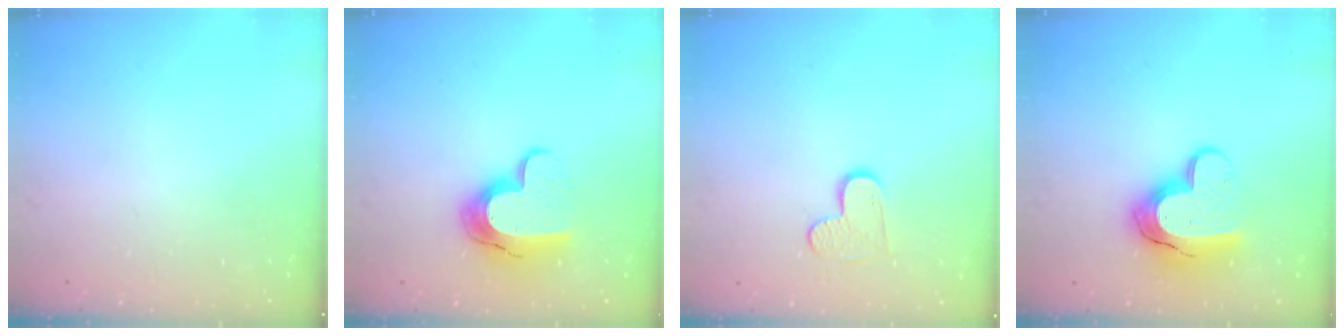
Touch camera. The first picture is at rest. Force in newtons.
{"total": 13.0, "press": 13.0, "slide": 1.0}
{"total": 6.3, "press": 6.3, "slide": 0.1}
{"total": 15.4, "press": 15.3, "slide": 1.1}